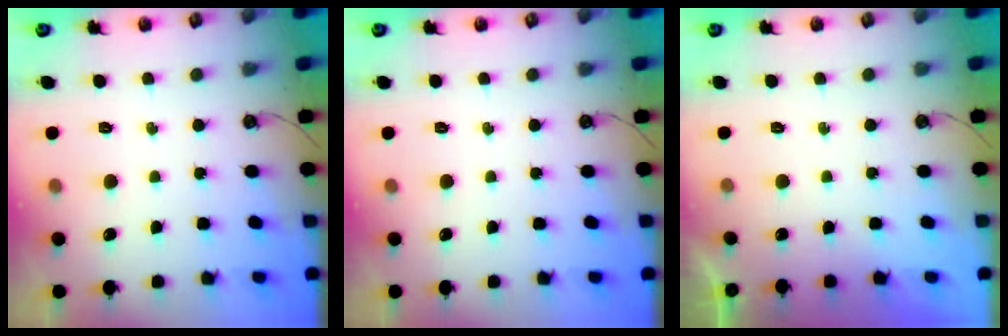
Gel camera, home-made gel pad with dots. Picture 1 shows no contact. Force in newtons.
{"total": 0.0}
{"total": 0.0}